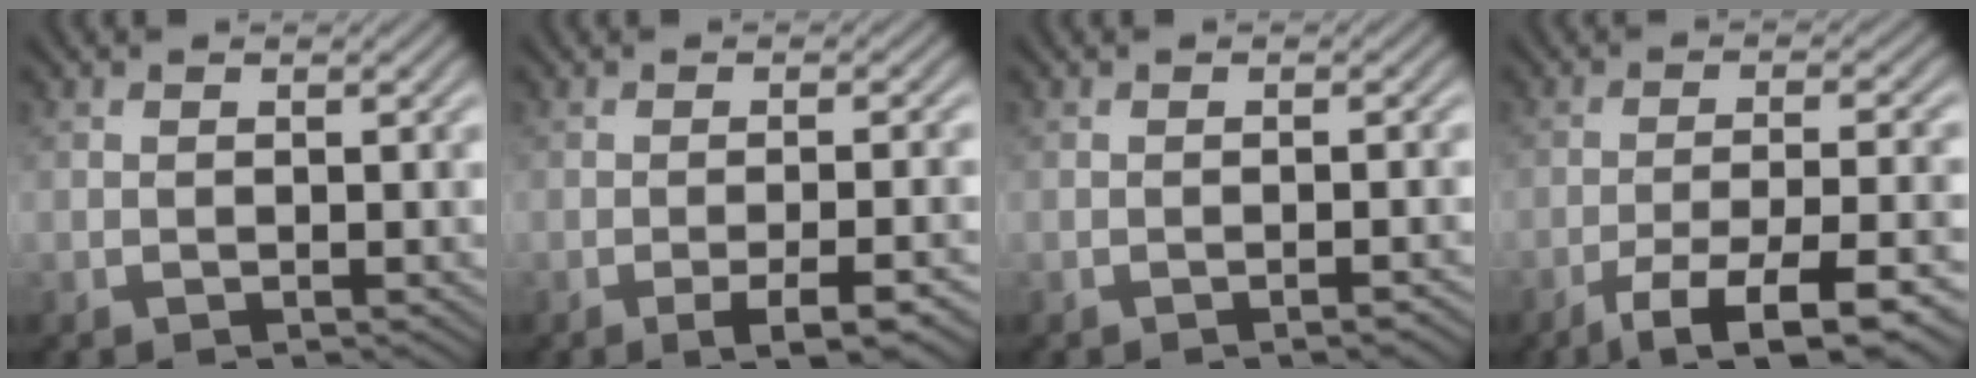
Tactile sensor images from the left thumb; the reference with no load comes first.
{"total": 5.0, "force": [-2.5, 0.8, 4.2], "torque": [-0.059, 0.008, -0.038]}
{"total": 1.5, "force": [-0.9, 0.2, 1.2], "torque": [-0.011, 0.006, -0.019]}
{"total": 8.9, "force": [-5.5, 1.8, 6.7], "torque": [-0.109, 0.001, -0.084]}